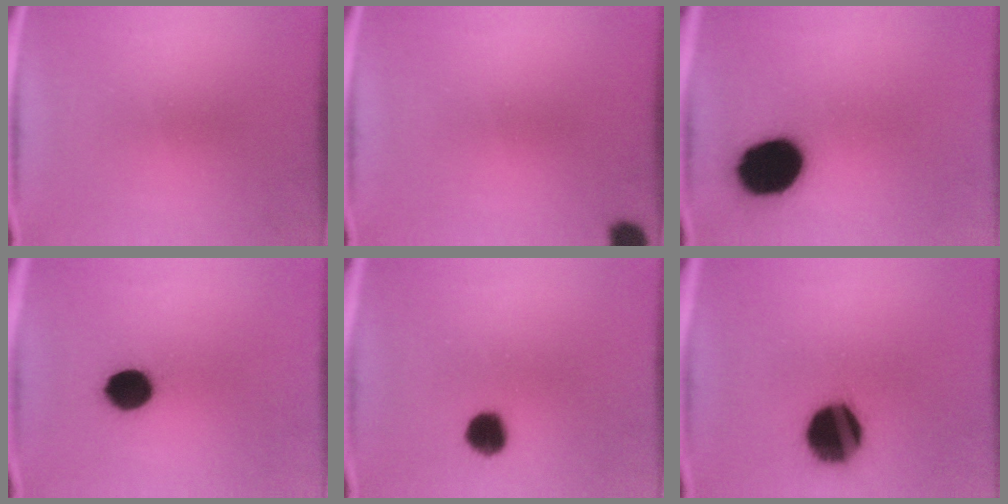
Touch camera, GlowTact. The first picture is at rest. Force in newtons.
{"total": 2.5}
{"total": 16.6}
{"total": 9.1}
{"total": 6.0}
{"total": 17.8}